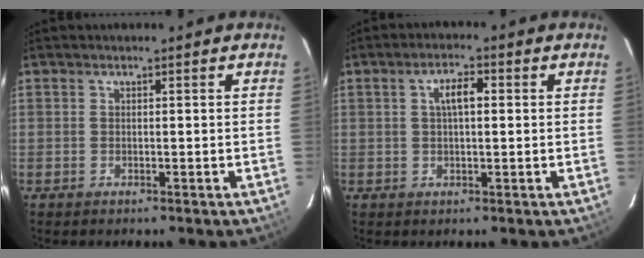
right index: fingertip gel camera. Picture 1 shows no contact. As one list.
[{"total": 4.0, "force": [0.8, 1.6, 3.6], "torque": [-0.066, 0.011, 0.016]}]